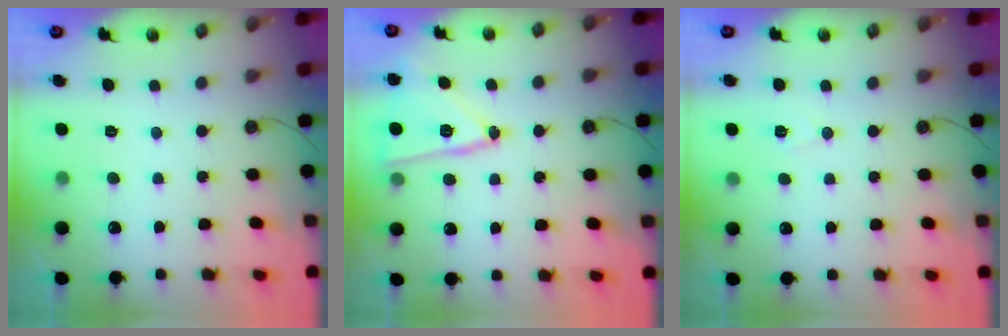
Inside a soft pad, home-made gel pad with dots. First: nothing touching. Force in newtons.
{"total": 14.7, "press": 14.7, "slide": 0.5}
{"total": 7.0, "press": 5.4, "slide": 4.4}